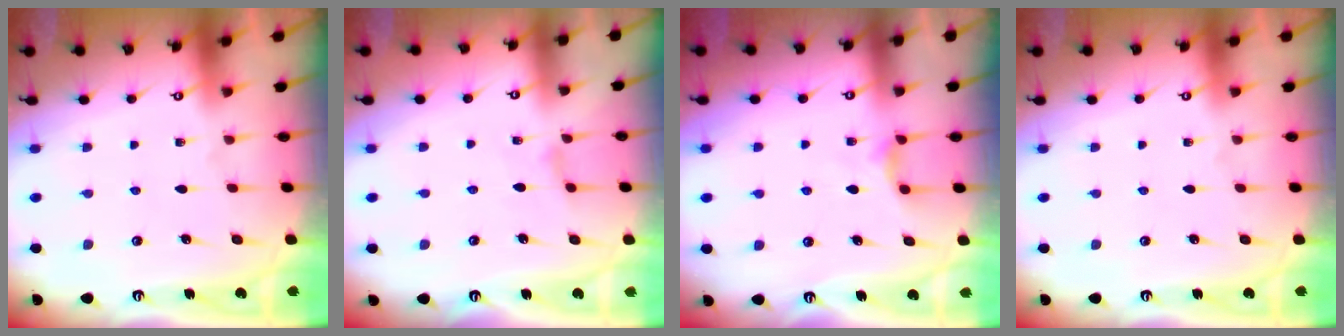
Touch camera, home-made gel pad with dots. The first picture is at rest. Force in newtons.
{"total": 1.8, "press": 1.7, "slide": 0.4}
{"total": 2.3, "press": 2.3, "slide": 0.4}
{"total": 0.0}